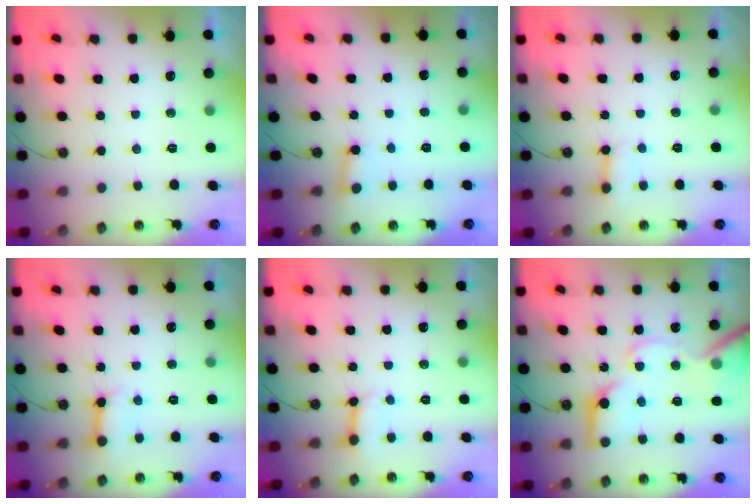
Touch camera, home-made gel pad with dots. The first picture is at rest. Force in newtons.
{"total": 2.4, "press": 2.3, "slide": 0.6}
{"total": 3.8, "press": 3.8, "slide": 0.3}
{"total": 7.8, "press": 7.8, "slide": 1.1}
{"total": 4.6, "press": 4.5, "slide": 0.6}
{"total": 19.7, "press": 19.5, "slide": 2.7}